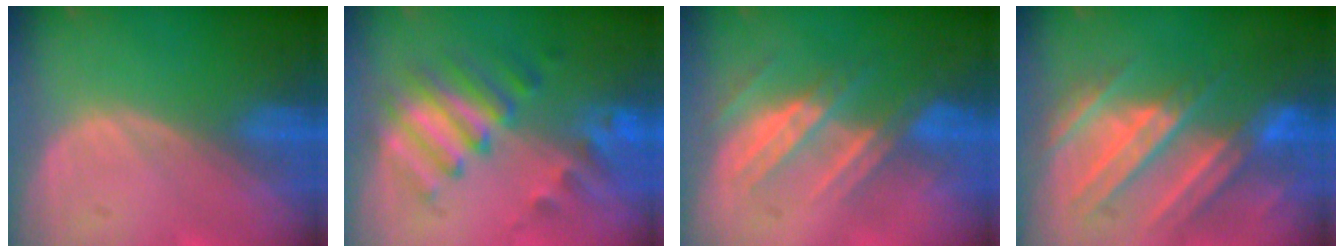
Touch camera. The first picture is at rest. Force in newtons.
{"total": 8.1, "press": 7.7, "slide": 2.7}
{"total": 7.2, "press": 6.6, "slide": 2.7}
{"total": 10.0, "press": 9.5, "slide": 2.9}